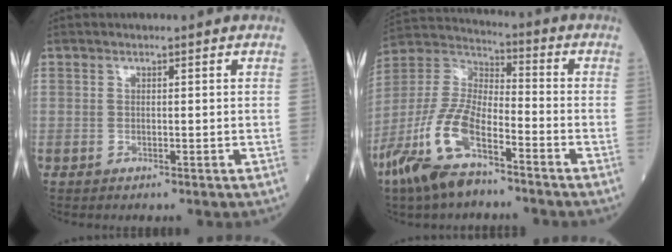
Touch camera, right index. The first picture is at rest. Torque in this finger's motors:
{"motor_torque": [1.44, -0.70, 0.78, 0.21]}